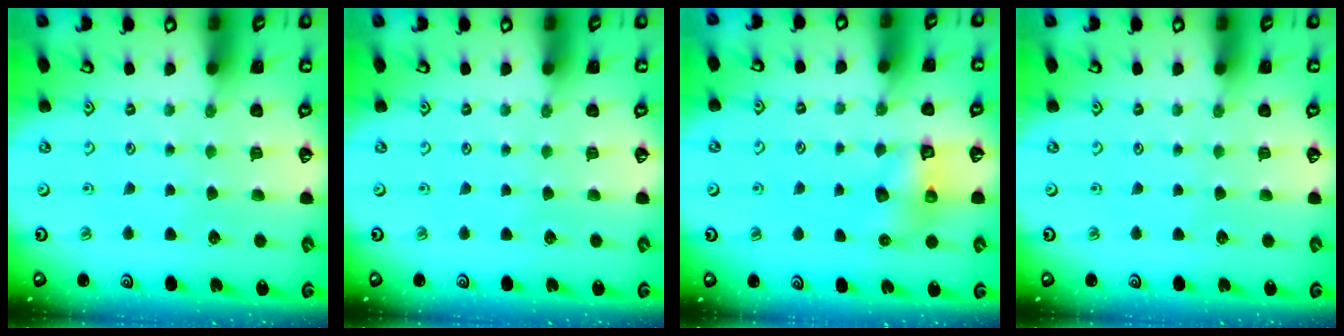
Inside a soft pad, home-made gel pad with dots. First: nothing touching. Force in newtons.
{"total": 0.0}
{"total": 8.8, "press": 8.8, "slide": 0.6}
{"total": 0.0}